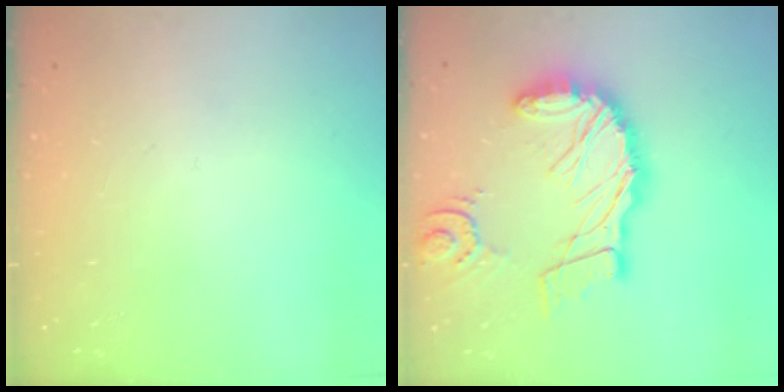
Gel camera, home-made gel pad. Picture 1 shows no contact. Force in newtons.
{"total": 21.6, "press": 21.5, "slide": 2.6}